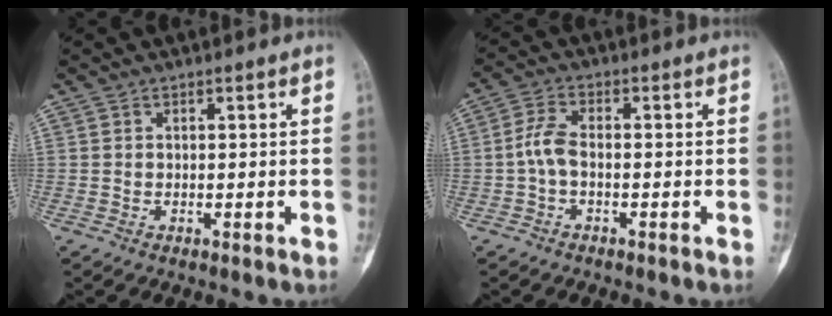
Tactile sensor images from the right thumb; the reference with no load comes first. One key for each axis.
{"total": 4.1, "fx": -0.9, "fy": 1.9, "fz": 3.5, "tx": -0.079, "ty": 0.013, "tz": -0.025}